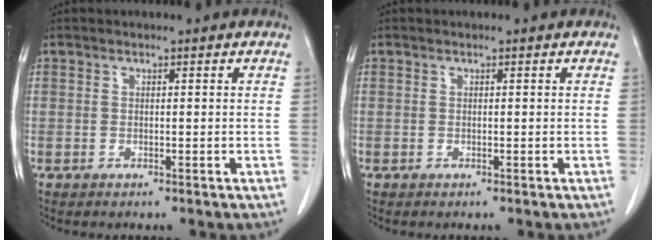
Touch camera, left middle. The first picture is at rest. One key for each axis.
{"total": 0.0}